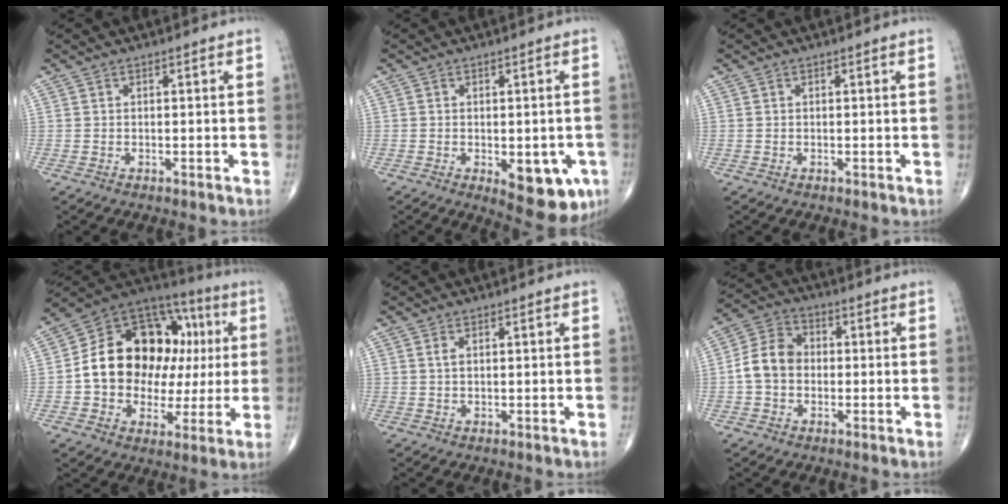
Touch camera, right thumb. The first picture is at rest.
{"total": 10.6, "force": [-3.6, 5.0, 8.7], "torque": [-0.084, 0.000, -0.035]}
{"total": 0.0}
{"total": 23.5, "force": [2.1, 16.7, 16.5], "torque": [-0.219, 0.045, 0.039]}
{"total": 1.2, "force": [0.4, 0.6, 0.9], "torque": [-0.021, 0.003, 0.009]}
{"total": 8.0, "force": [-0.7, 6.4, 4.9], "torque": [-0.081, 0.028, -0.026]}